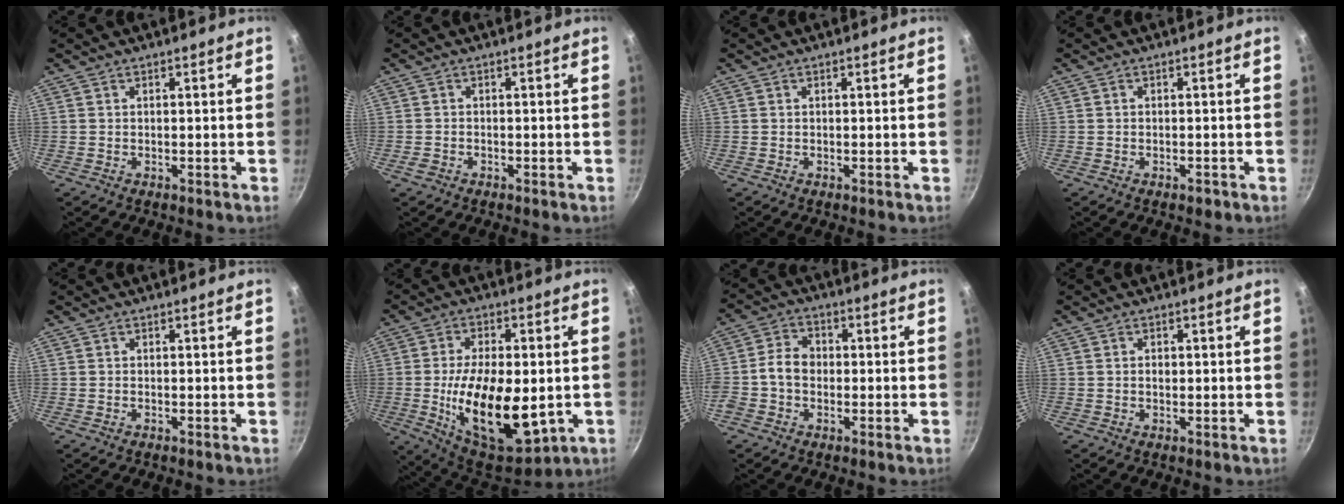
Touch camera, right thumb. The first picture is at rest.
{"total": 1.5, "force": [-0.9, 1.0, 0.6], "torque": [-0.019, 0.008, -0.016]}
{"total": 0.0}
{"total": 1.3, "force": [-0.8, 0.8, 0.8], "torque": [-0.012, 0.008, -0.007]}
{"total": 0.0}
{"total": 21.2, "force": [-3.1, 10.6, 18.0], "torque": [-0.287, -0.005, -0.037]}
{"total": 6.0, "force": [-0.9, 4.7, 3.6], "torque": [-0.052, 0.022, -0.031]}
{"total": 1.2, "force": [-0.1, 1.0, 0.7], "torque": [-0.010, 0.004, -0.001]}